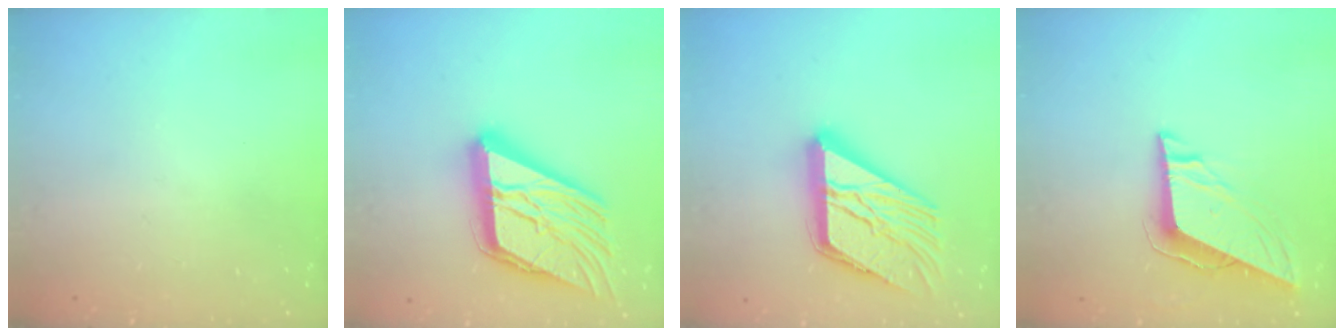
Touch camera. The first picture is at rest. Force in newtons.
{"total": 25.0, "press": 24.8, "slide": 2.8}
{"total": 20.6, "press": 20.5, "slide": 2.2}
{"total": 8.9, "press": 8.8, "slide": 1.3}